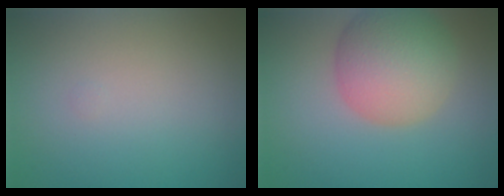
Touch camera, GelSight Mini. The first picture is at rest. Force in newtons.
{"total": 7.2, "press": 7.2, "slide": 0.5}